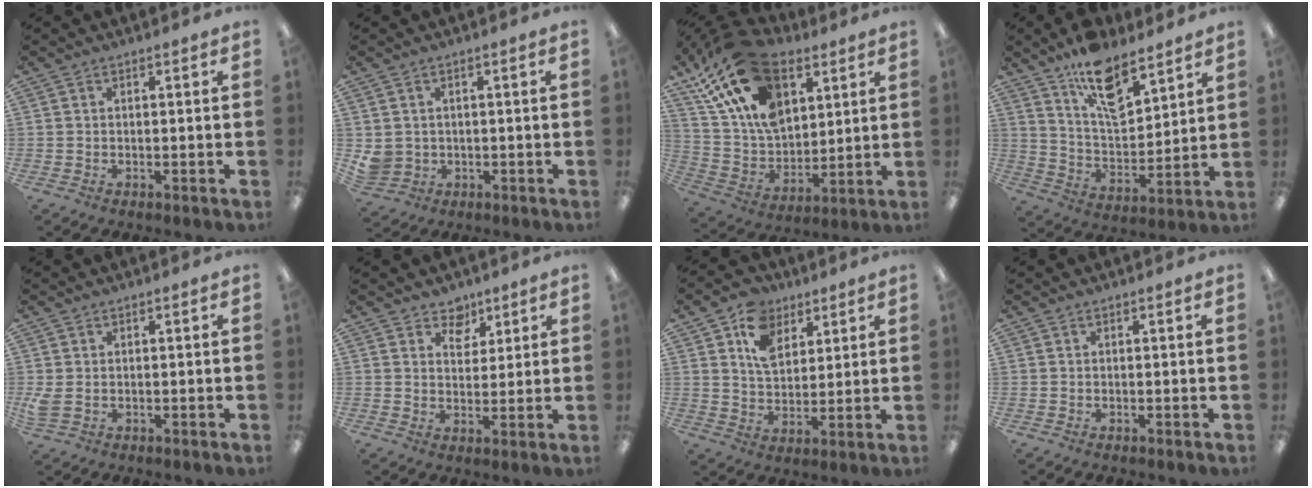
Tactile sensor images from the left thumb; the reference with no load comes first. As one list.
[{"total": 3.4, "force": [0.4, 3.3, 0.5], "torque": [-0.026, -0.001, 0.010]}, {"total": 22.8, "force": [12.4, 13.4, 13.6], "torque": [-0.292, -0.056, 0.223]}, {"total": 13.9, "force": [9.9, 5.7, 8.0], "torque": [-0.133, -0.058, 0.175]}, {"total": 2.5, "force": [-0.2, 1.7, 1.8], "torque": [-0.040, -0.001, -0.004]}, {"total": 5.3, "force": [3.9, 3.4, 0.9], "torque": [-0.005, -0.026, 0.069]}, {"total": 10.9, "force": [5.9, 7.9, 4.7], "torque": [-0.080, -0.017, 0.110]}, {"total": 0.0}]